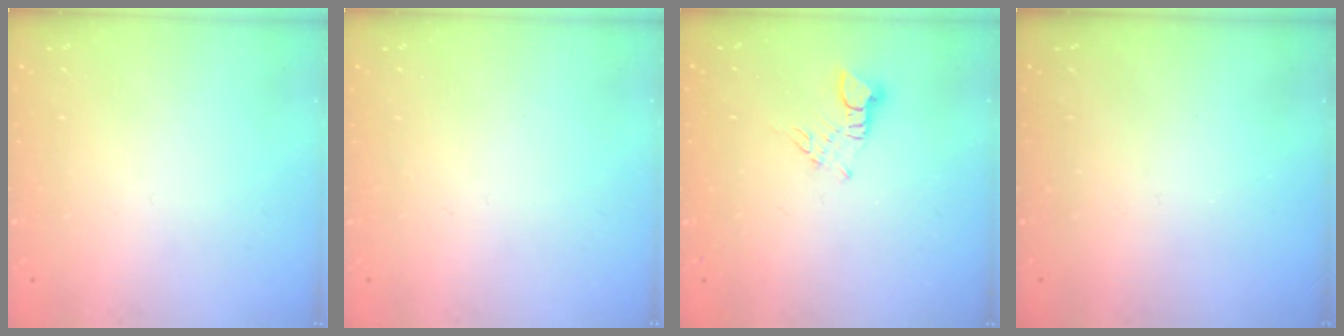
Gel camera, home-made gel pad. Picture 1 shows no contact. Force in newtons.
{"total": 0.0}
{"total": 2.3, "press": 2.3, "slide": 0.3}
{"total": 0.0}